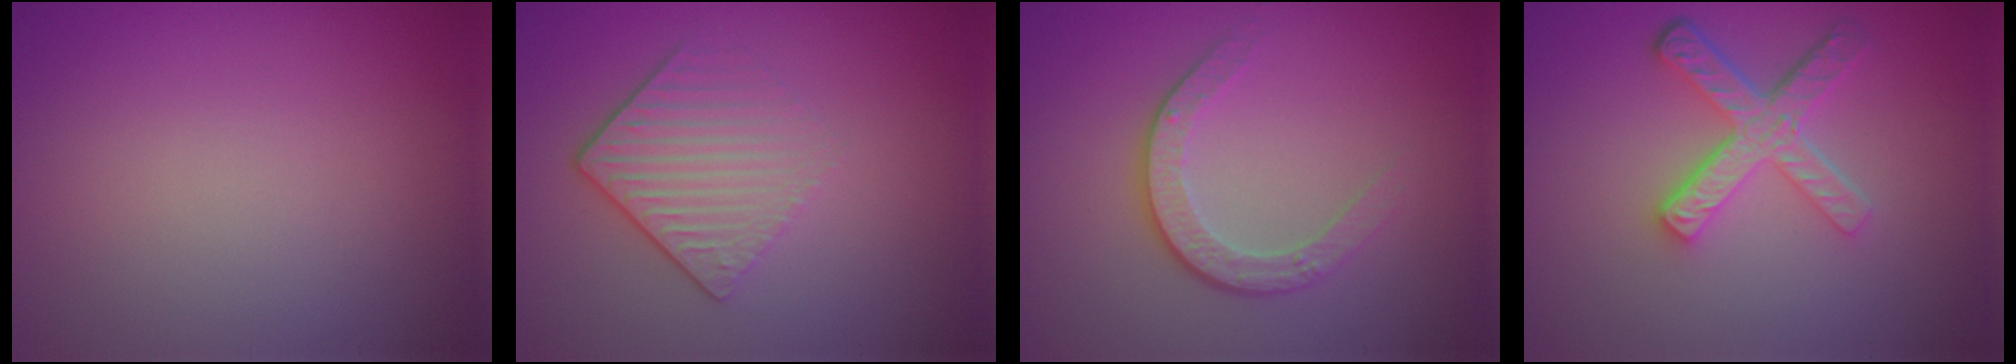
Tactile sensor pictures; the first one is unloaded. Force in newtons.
{"total": 4.3, "press": 2.9, "slide": 3.2}
{"total": 3.5, "press": 2.6, "slide": 2.4}
{"total": 4.9, "press": 3.6, "slide": 3.3}